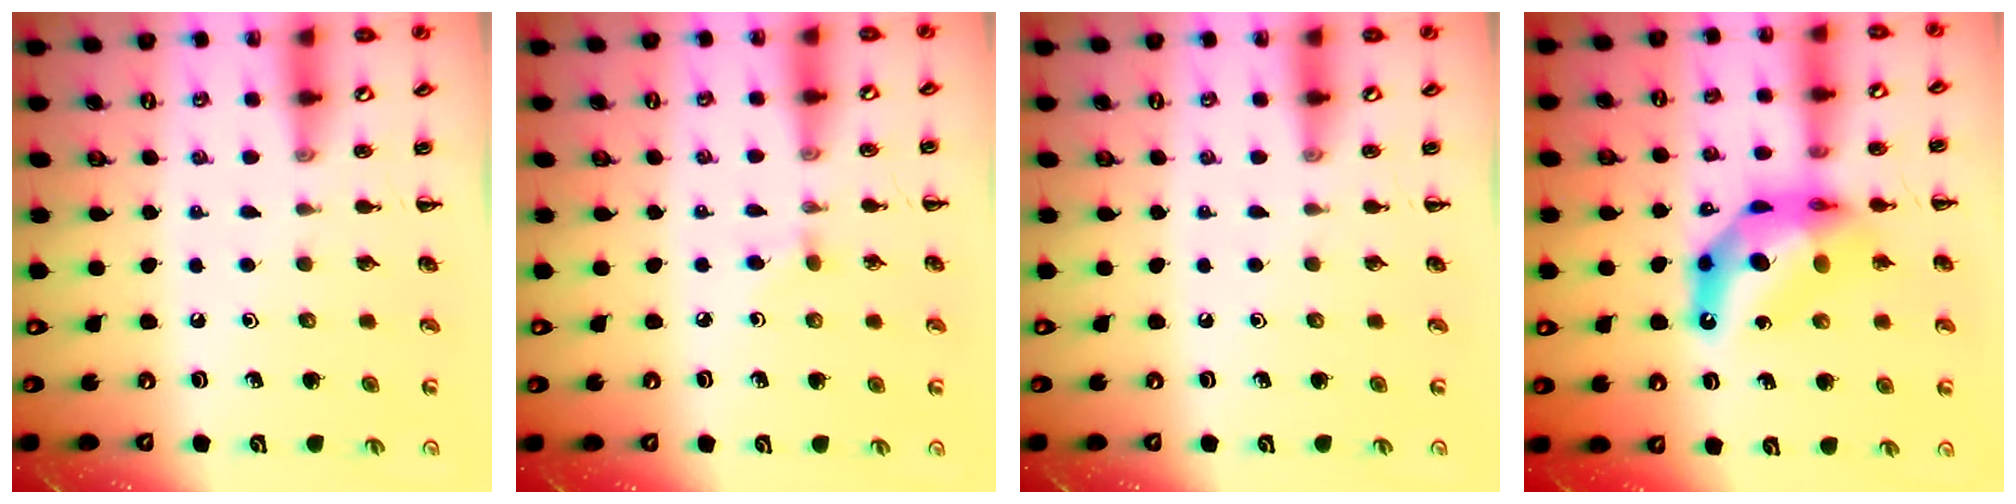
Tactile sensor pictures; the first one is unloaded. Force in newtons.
{"total": 3.9, "press": 3.5, "slide": 1.5}
{"total": 0.0}
{"total": 12.0, "press": 11.4, "slide": 3.5}